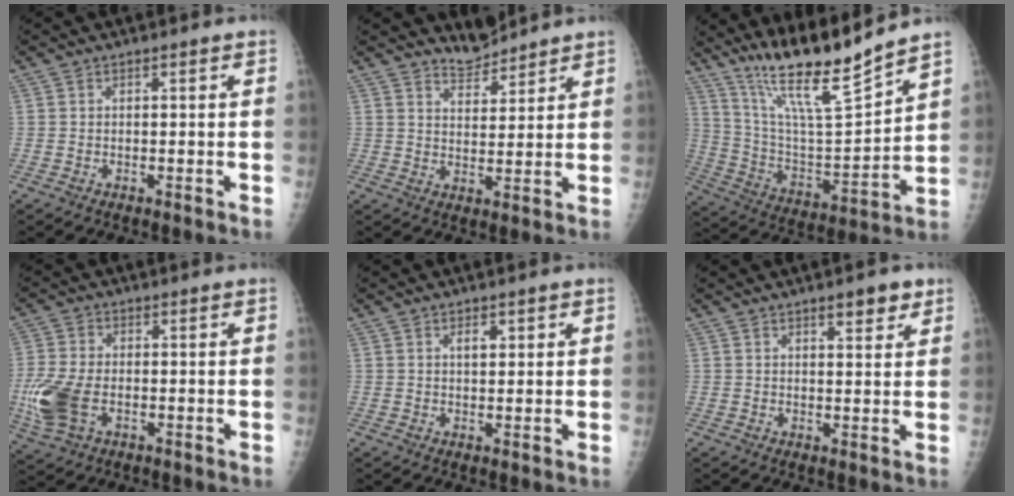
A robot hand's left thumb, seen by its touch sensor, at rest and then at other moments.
{"total": 4.1, "force": [4.0, 0.9, -0.2], "torque": [0.019, -0.033, 0.073]}
{"total": 17.2, "force": [14.4, 0.5, 9.5], "torque": [-0.146, -0.084, 0.269]}
{"total": 9.7, "force": [-2.3, 6.0, 7.4], "torque": [-0.173, 0.001, -0.042]}
{"total": 1.8, "force": [1.0, 0.9, 1.3], "torque": [-0.012, -0.002, 0.015]}
{"total": 4.0, "force": [2.8, 1.3, 2.6], "torque": [-0.018, -0.012, 0.037]}